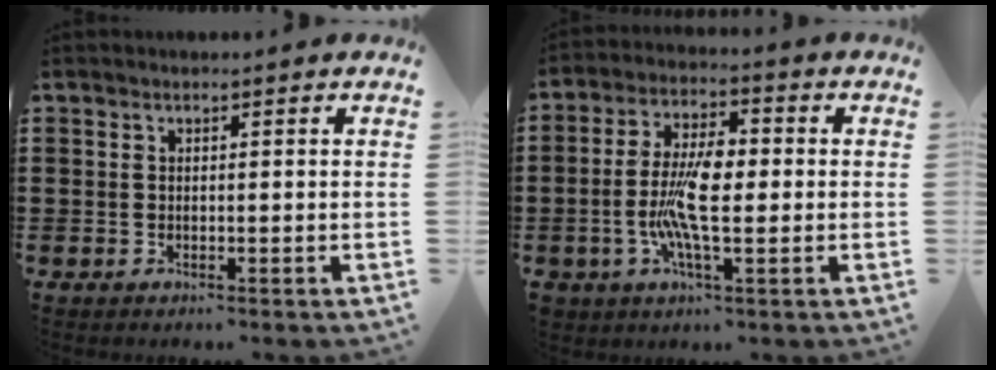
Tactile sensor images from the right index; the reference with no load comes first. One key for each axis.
{"total": 9.3, "fx": -1.3, "fy": 3.7, "fz": 8.4, "tx": -0.179, "ty": 0.000, "tz": -0.028}